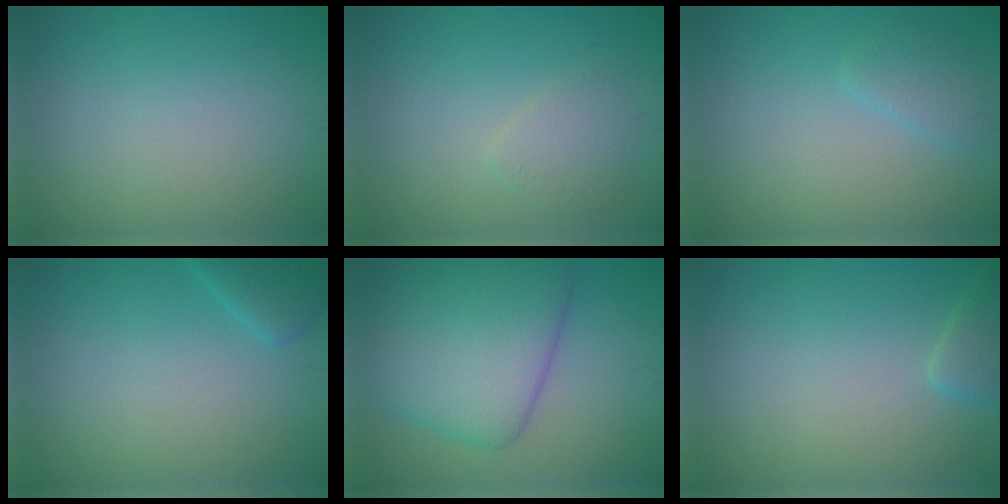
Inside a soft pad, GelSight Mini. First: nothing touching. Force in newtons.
{"total": 1.8, "press": 1.8, "slide": 0.2}
{"total": 1.7, "press": 1.7, "slide": 0.1}
{"total": 2.0, "press": 2.0, "slide": 0.1}
{"total": 8.8, "press": 8.8, "slide": 0.5}
{"total": 1.5, "press": 1.5, "slide": 0.1}